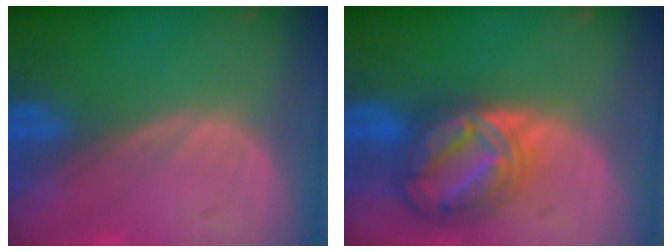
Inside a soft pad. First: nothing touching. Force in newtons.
{"total": 8.6, "press": 8.5, "slide": 0.6}